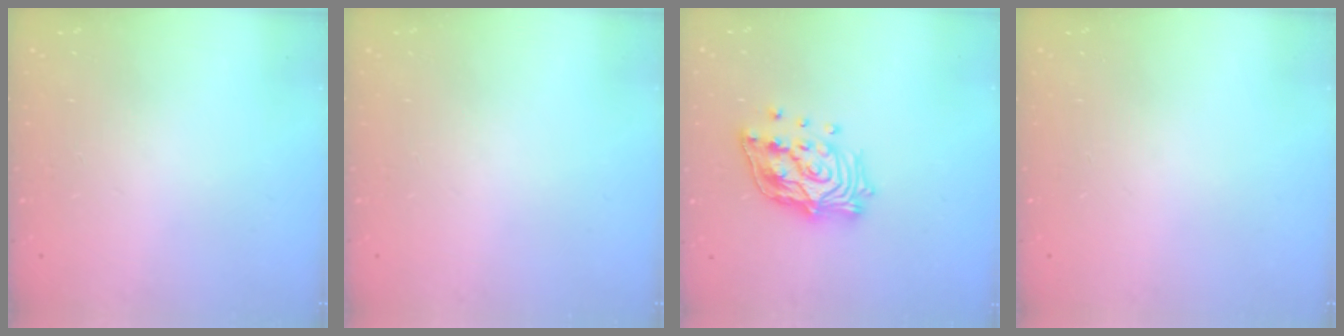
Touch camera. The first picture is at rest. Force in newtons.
{"total": 0.0}
{"total": 16.8, "press": 16.6, "slide": 2.6}
{"total": 0.0}